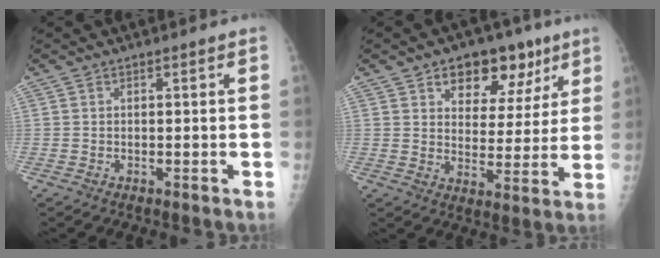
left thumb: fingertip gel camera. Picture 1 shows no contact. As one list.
[{"total": 13.1, "force": [7.4, 8.2, 7.1], "torque": [-0.045, -0.024, 0.107]}]